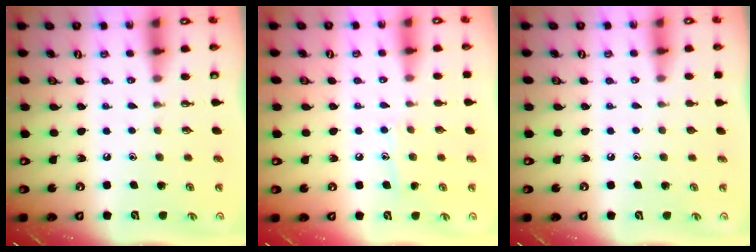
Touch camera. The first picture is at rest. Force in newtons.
{"total": 6.7, "press": 6.7, "slide": 0.5}
{"total": 0.5, "press": 0.5, "slide": 0.1}